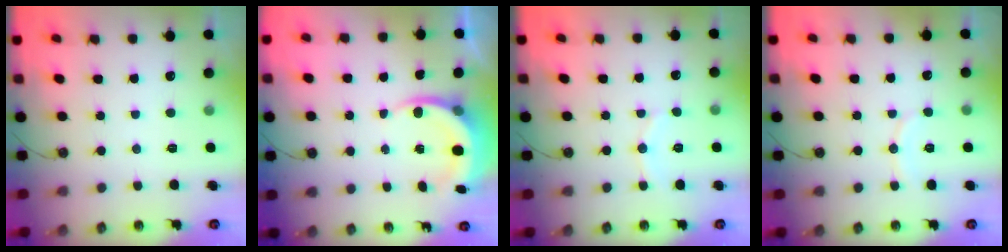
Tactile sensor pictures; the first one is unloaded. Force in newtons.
{"total": 6.2, "press": 6.1, "slide": 1.2}
{"total": 7.1, "press": 7.1, "slide": 0.5}
{"total": 6.1, "press": 6.1, "slide": 0.7}